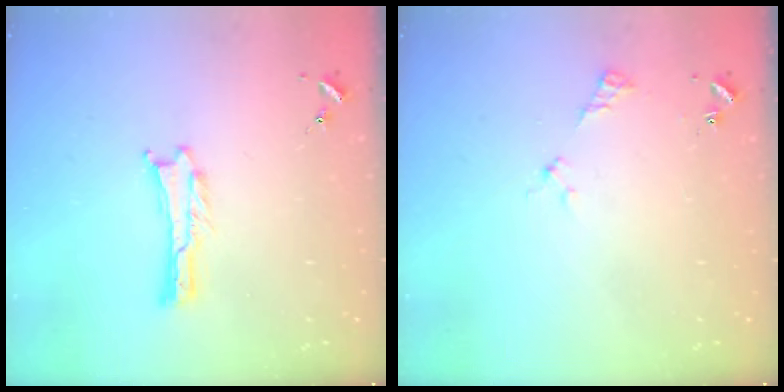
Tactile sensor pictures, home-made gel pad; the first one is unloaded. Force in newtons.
{"total": 2.5, "press": 2.5, "slide": 0.3}